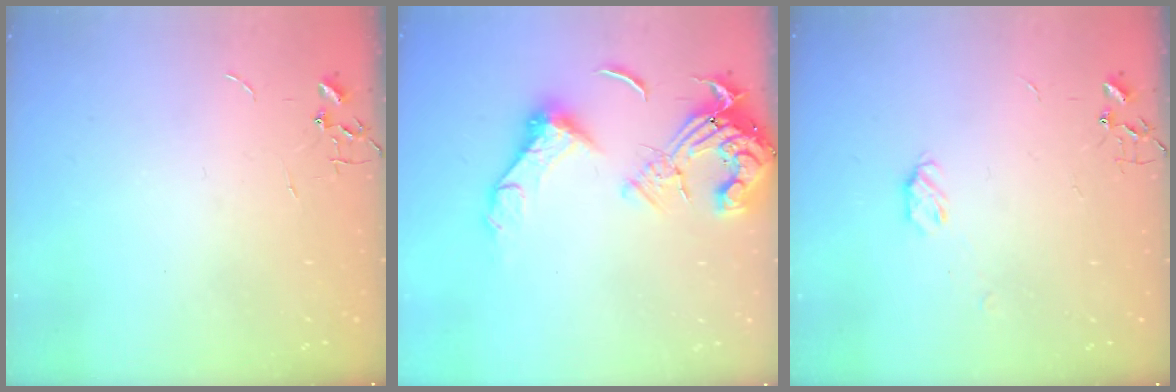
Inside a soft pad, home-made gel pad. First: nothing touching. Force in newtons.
{"total": 15.8, "press": 15.7, "slide": 1.9}
{"total": 5.4, "press": 5.4, "slide": 0.7}